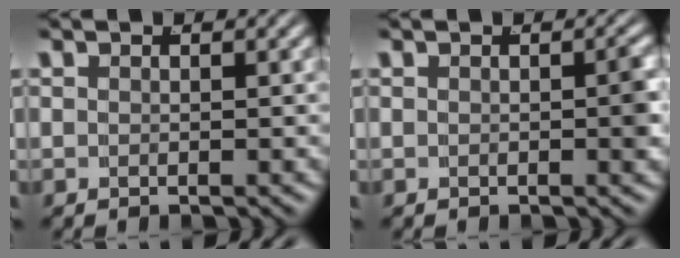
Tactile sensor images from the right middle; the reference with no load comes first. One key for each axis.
{"total": 1.2, "fx": -0.2, "fy": 0.2, "fz": 1.2, "tx": -0.014, "ty": 0.000, "tz": -0.004}